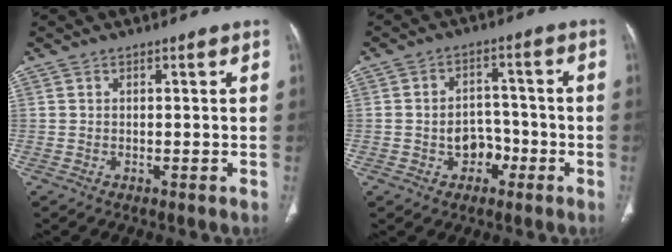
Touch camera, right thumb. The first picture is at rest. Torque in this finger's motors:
{"motor_torque": [-0.16, 0.15, 0.39, 0.20, -0.04]}